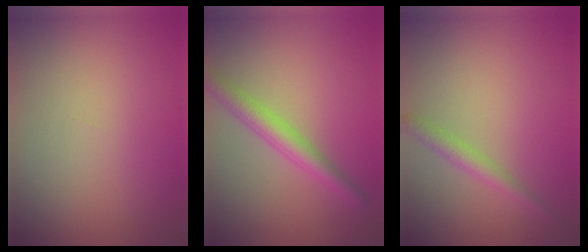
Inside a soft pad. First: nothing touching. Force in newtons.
{"total": 3.1, "press": 3.1, "slide": 0.1}
{"total": 1.8, "press": 1.8, "slide": 0.0}